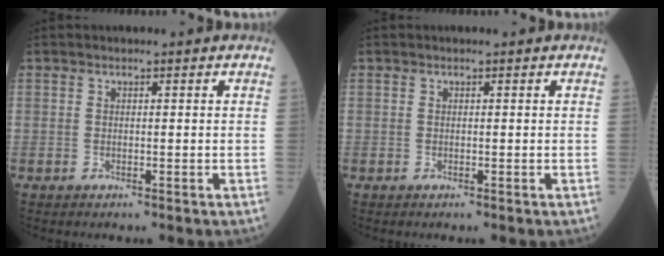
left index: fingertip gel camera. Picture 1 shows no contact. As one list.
[{"total": 0.0}]